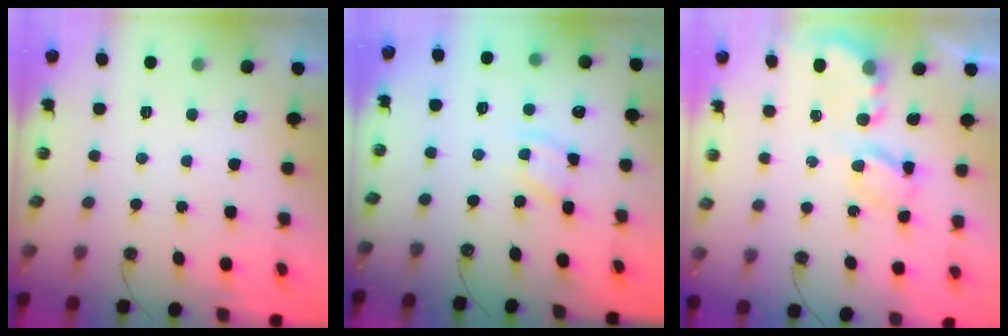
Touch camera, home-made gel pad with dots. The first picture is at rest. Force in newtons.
{"total": 2.5, "press": 2.4, "slide": 0.3}
{"total": 4.9, "press": 4.9, "slide": 0.4}